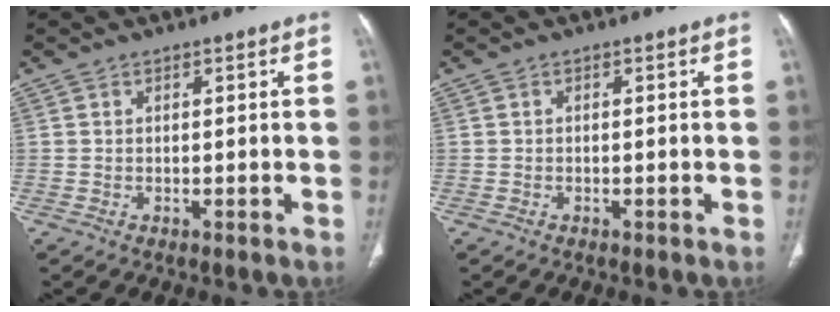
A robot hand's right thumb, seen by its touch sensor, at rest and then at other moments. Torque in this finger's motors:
{"motor_torque": [0.05, 0.20, -0.26, 0.08, 0.07]}